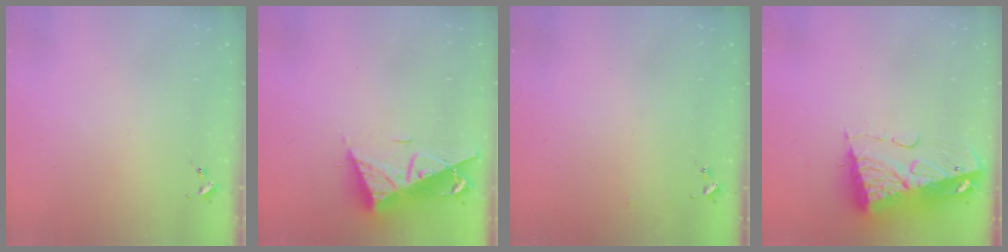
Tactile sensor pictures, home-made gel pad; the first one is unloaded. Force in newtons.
{"total": 11.7, "press": 11.6, "slide": 0.9}
{"total": 2.5, "press": 2.5, "slide": 0.2}
{"total": 12.6, "press": 12.5, "slide": 1.4}